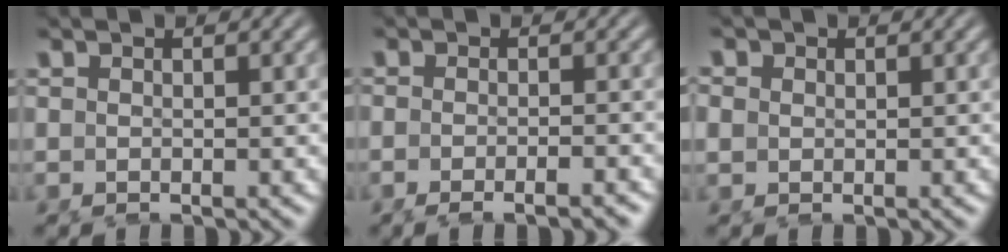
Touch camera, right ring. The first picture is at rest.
{"total": 2.5, "force": [-2.1, 0.1, 1.4], "torque": [-0.019, 0.001, -0.035]}
{"total": 1.4, "force": [0.3, 1.2, 0.6], "torque": [-0.015, -0.007, 0.012]}